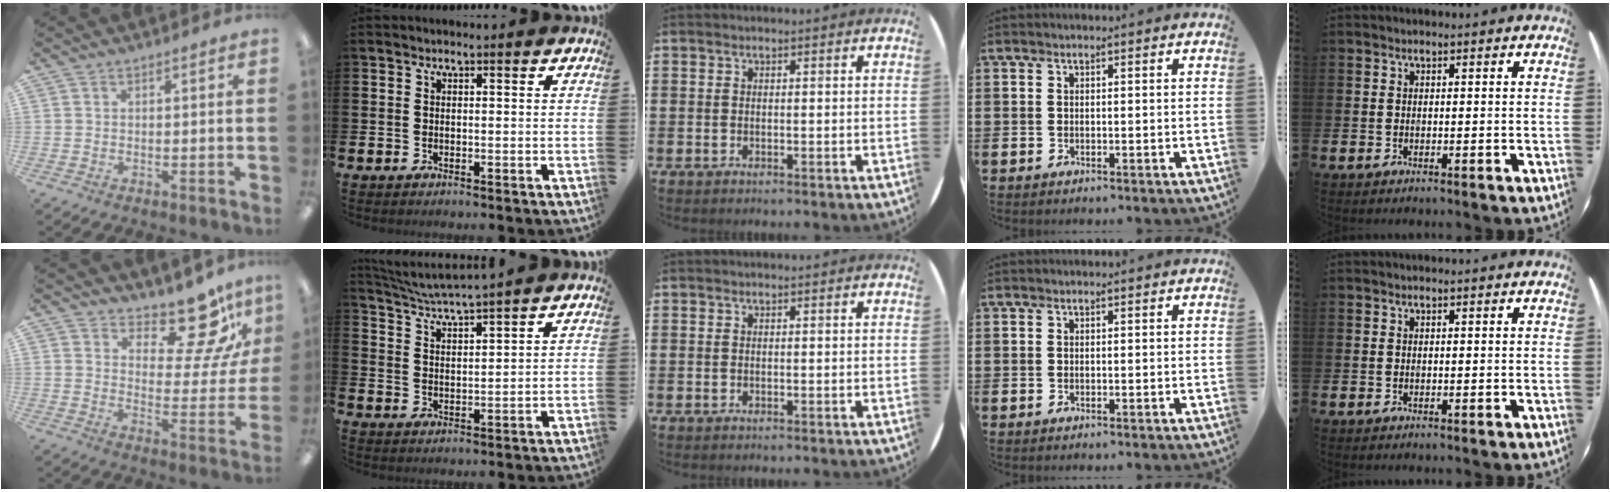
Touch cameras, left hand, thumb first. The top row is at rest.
{"thumb": {"total": 14.9, "force": [11.3, 5.8, 7.8], "torque": [-0.103, -0.087, 0.193]}, "index": {"total": 4.4, "force": [4.3, -0.5, 0.9], "torque": [-0.038, -0.027, 0.076]}}